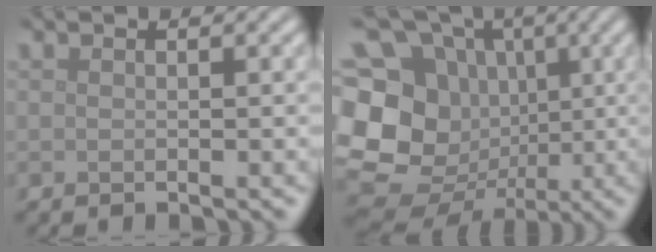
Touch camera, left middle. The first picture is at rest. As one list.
[{"total": 20.2, "force": [-1.4, 18.4, 8.3], "torque": [-0.204, 0.005, -0.047]}]